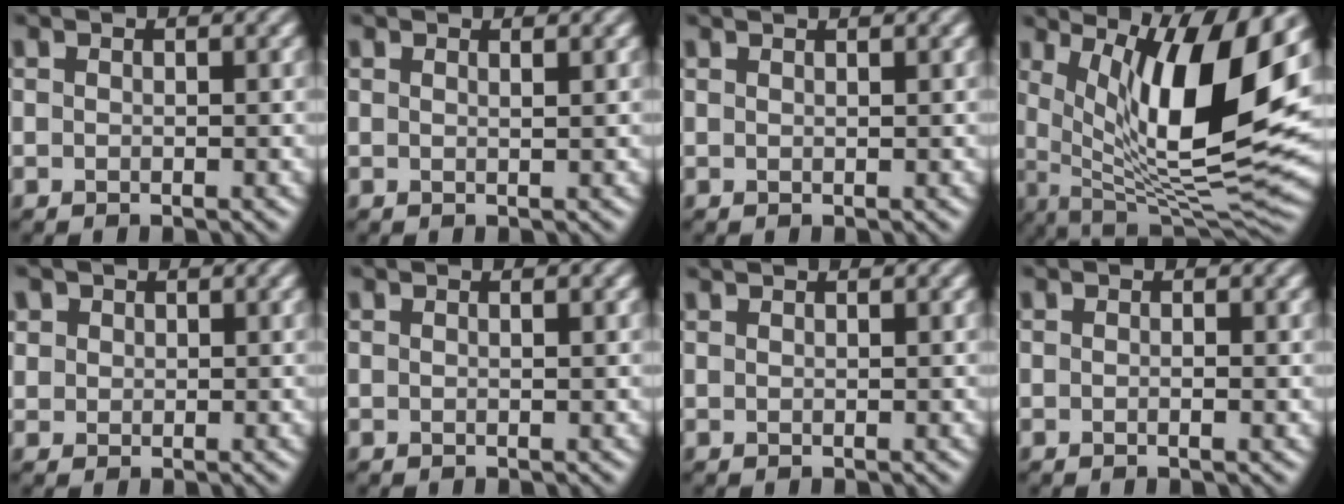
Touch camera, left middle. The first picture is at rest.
{"total": 0.8, "force": [0.6, 0.3, 0.3], "torque": [0.004, 0.002, 0.005]}
{"total": 1.5, "force": [1.2, 0.6, 0.7], "torque": [0.003, 0.002, -0.002]}
{"total": 12.9, "force": [3.6, 3.9, 11.8], "torque": [-0.183, -0.008, 0.066]}
{"total": 1.6, "force": [1.0, 1.2, -0.1], "torque": [-0.001, 0.001, 0.017]}
{"total": 0.6, "force": [0.2, 0.2, 0.5], "torque": [-0.002, 0.004, 0.001]}
{"total": 0.8, "force": [0.7, 0.2, 0.3], "torque": [-0.001, -0.001, 0.005]}
{"total": 0.7, "force": [-0.1, 0.1, 0.7], "torque": [-0.011, -0.001, -0.002]}